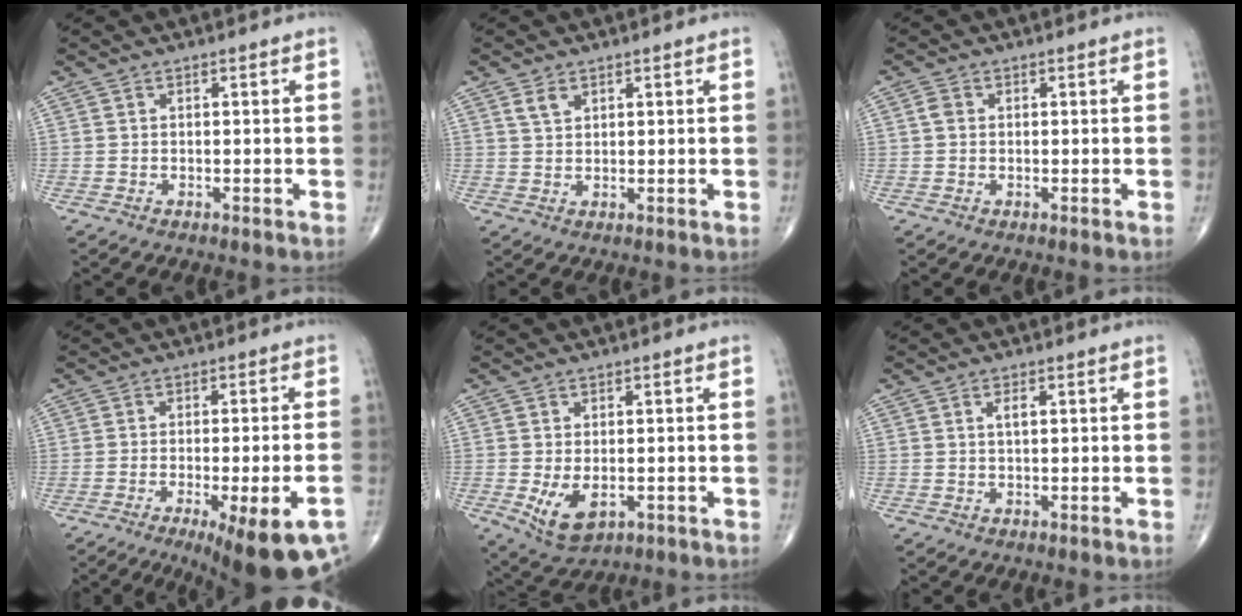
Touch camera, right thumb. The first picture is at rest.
{"total": 2.7, "force": [1.5, 1.6, 1.5], "torque": [-0.023, -0.005, 0.033]}
{"total": 1.7, "force": [0.2, 1.4, 0.9], "torque": [-0.017, 0.004, 0.002]}
{"total": 17.4, "force": [-9.2, 4.2, 14.1], "torque": [-0.154, 0.017, -0.123]}
{"total": 6.7, "force": [-1.4, 4.0, 5.2], "torque": [-0.085, -0.010, -0.010]}
{"total": 1.7, "force": [0.5, 0.7, 1.5], "torque": [-0.026, 0.001, 0.008]}